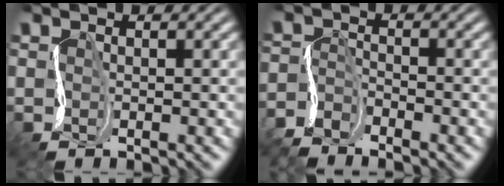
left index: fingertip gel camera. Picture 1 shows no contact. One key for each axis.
{"total": 3.5, "fx": -3.3, "fy": 0.8, "fz": 0.7, "tx": -0.018, "ty": 0.000, "tz": -0.076}